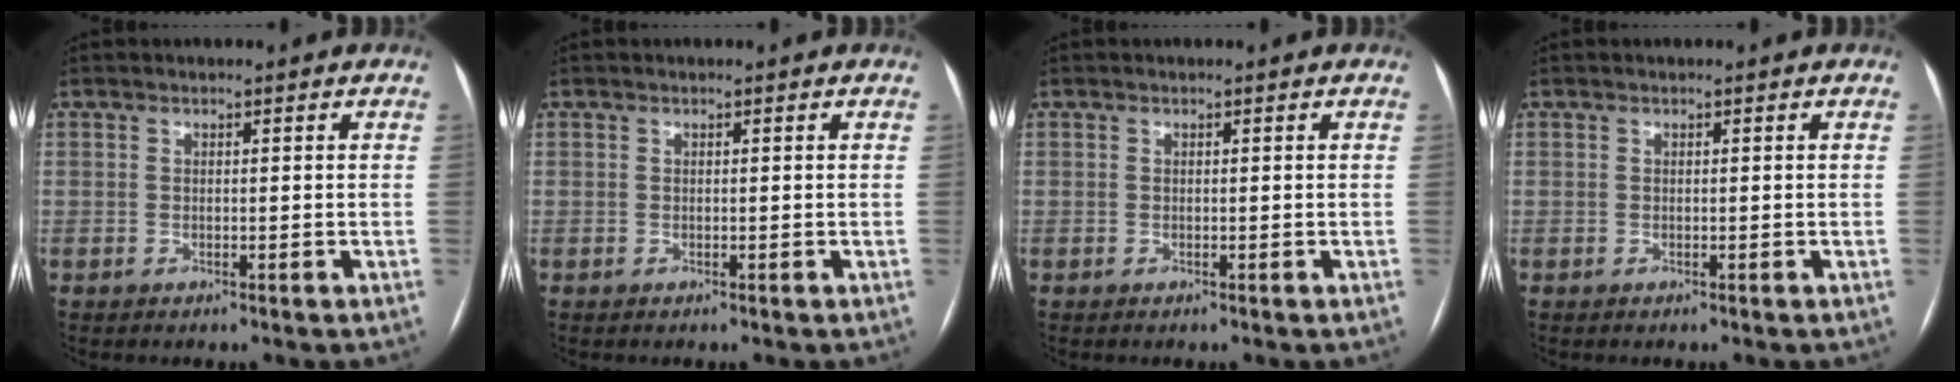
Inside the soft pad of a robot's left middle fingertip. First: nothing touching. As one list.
[{"total": 0.0}, {"total": 0.0}, {"total": 0.0}]